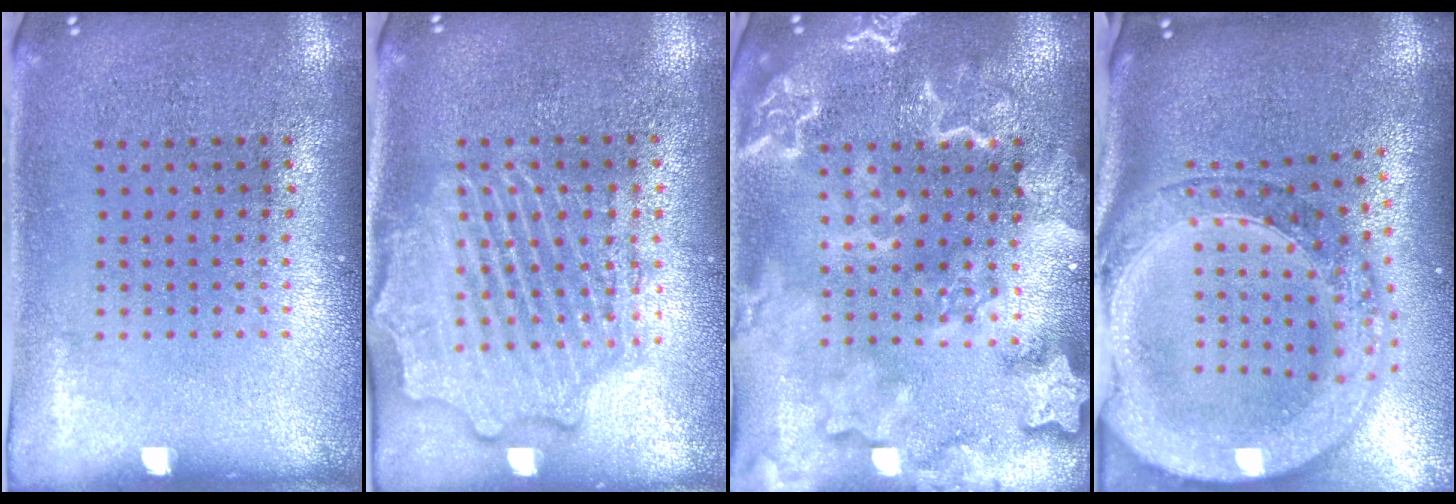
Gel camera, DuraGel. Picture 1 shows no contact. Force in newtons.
{"total": 2.3, "press": 2.3, "slide": 0.3}
{"total": 4.7, "press": 4.6, "slide": 0.6}
{"total": 3.8, "press": 3.0, "slide": 2.3}